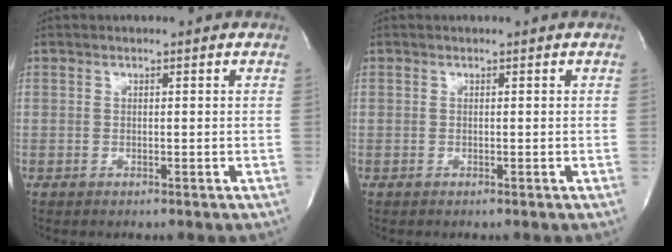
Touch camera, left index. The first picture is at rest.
{"total": 0.0}